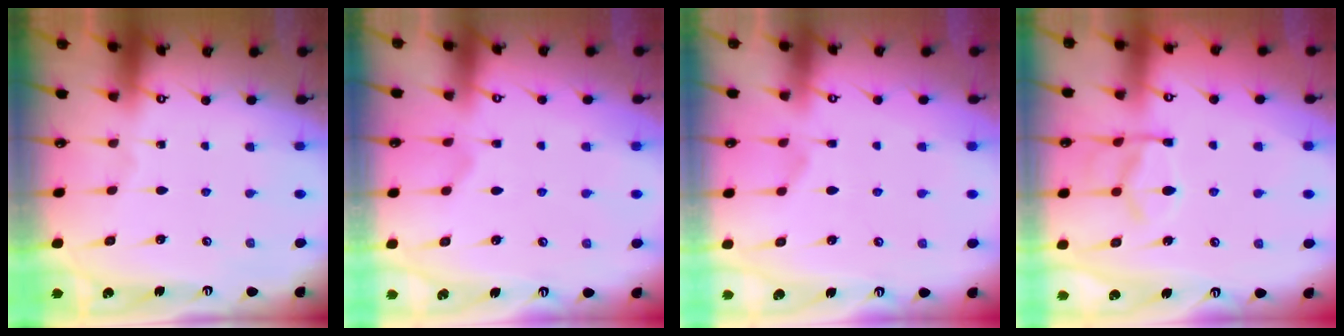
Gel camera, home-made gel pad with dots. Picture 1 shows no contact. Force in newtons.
{"total": 0.7, "press": 0.0, "slide": 0.7}
{"total": 2.4, "press": 2.1, "slide": 1.2}
{"total": 6.5, "press": 6.3, "slide": 1.8}